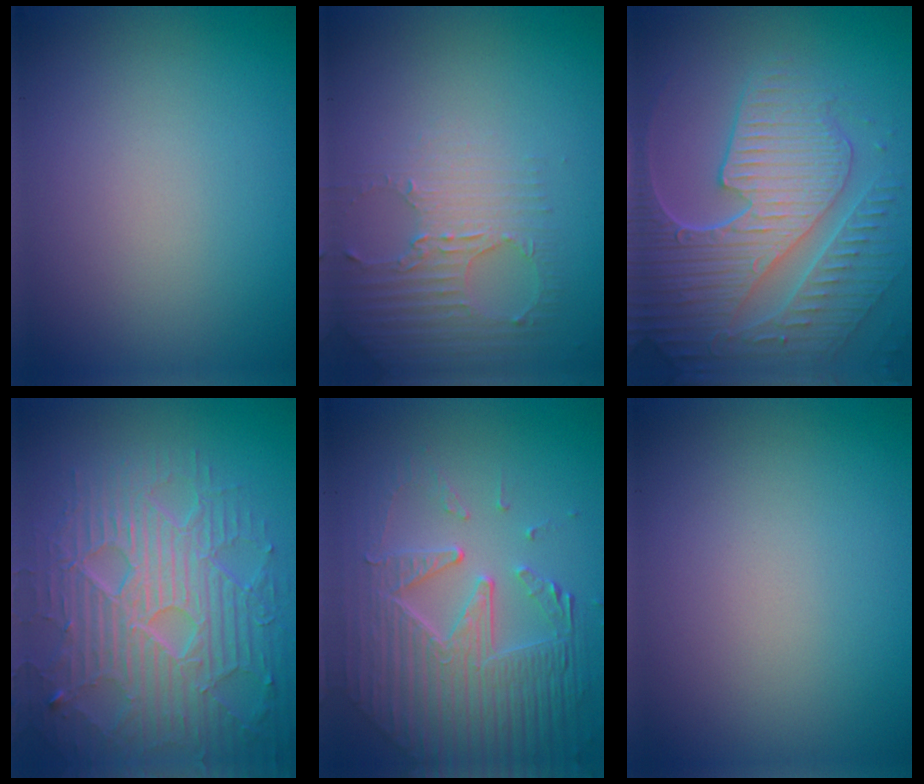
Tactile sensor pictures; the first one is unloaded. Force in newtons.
{"total": 2.8, "press": 2.5, "slide": 1.3}
{"total": 10.0, "press": 6.6, "slide": 7.5}
{"total": 8.9, "press": 6.1, "slide": 6.5}
{"total": 7.4, "press": 5.4, "slide": 5.1}
{"total": 0.0}